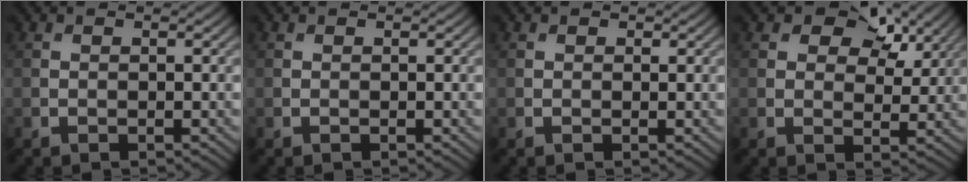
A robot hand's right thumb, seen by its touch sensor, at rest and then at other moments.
{"total": 0.0}
{"total": 0.5, "force": [0.3, 0.4, 0.1], "torque": [0.002, -0.005, 0.003]}
{"total": 7.9, "force": [4.6, 4.5, 4.6], "torque": [-0.066, 0.000, 0.066]}